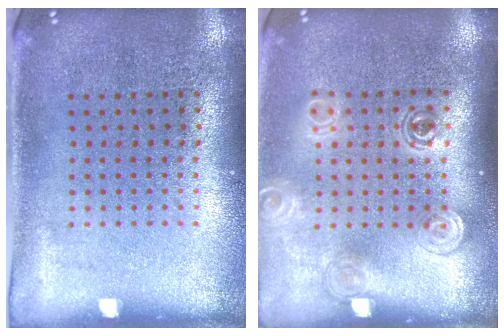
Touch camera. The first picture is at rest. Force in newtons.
{"total": 1.4, "press": 1.2, "slide": 0.8}